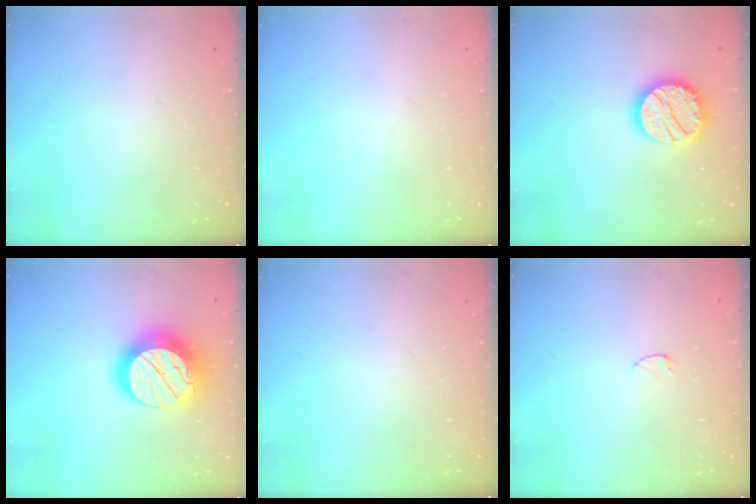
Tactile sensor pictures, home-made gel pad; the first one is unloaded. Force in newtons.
{"total": 0.0}
{"total": 16.6, "press": 16.6, "slide": 1.2}
{"total": 20.8, "press": 20.7, "slide": 1.7}
{"total": 0.0}
{"total": 2.9, "press": 2.9, "slide": 0.3}